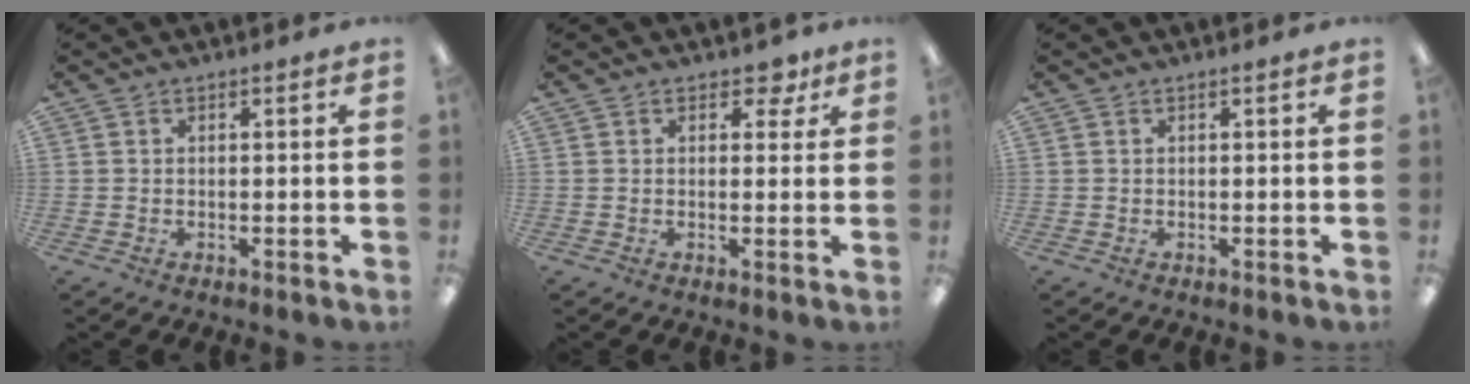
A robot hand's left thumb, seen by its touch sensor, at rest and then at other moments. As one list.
[{"total": 4.0, "force": [2.1, 2.7, 2.0], "torque": [-0.013, -0.003, 0.033]}, {"total": 0.0}]